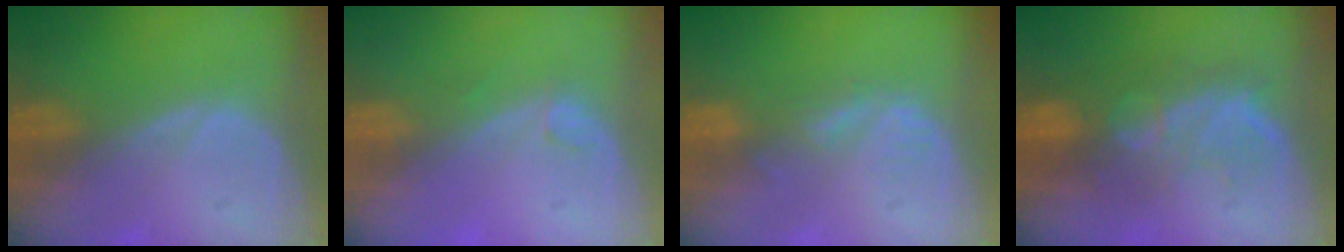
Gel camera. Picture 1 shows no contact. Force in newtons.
{"total": 1.3, "press": 1.1, "slide": 0.5}
{"total": 2.0, "press": 2.0, "slide": 0.3}
{"total": 10.1, "press": 8.6, "slide": 5.3}